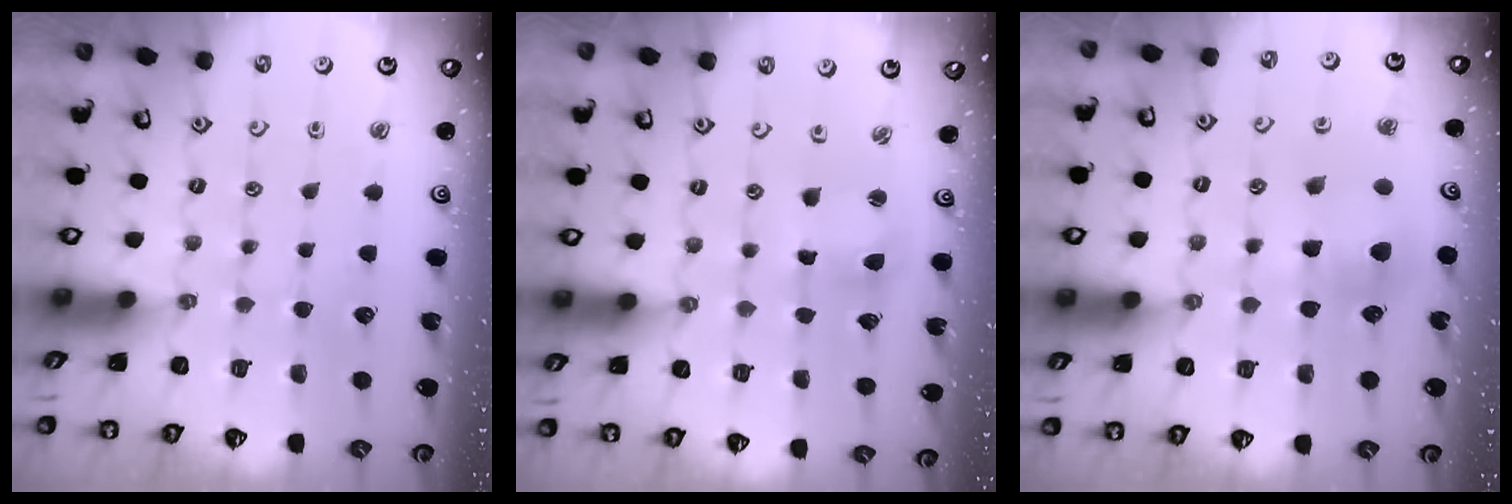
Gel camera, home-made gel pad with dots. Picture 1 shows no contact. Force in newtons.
{"total": 4.2, "press": 4.1, "slide": 0.5}
{"total": 6.6, "press": 6.5, "slide": 0.6}